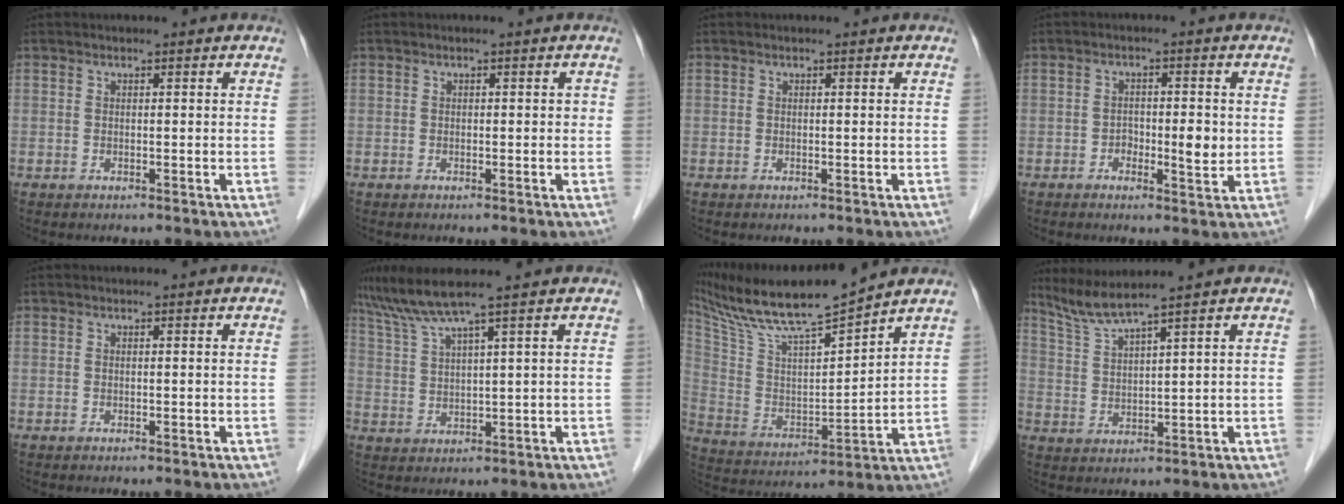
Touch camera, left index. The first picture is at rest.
{"total": 0.6, "force": [0.1, 0.4, 0.4], "torque": [-0.001, 0.004, 0.000]}
{"total": 0.0}
{"total": 3.7, "force": [-0.5, 1.6, 3.3], "torque": [-0.048, 0.001, -0.005]}
{"total": 0.0}
{"total": 6.3, "force": [5.1, -1.8, 3.3], "torque": [-0.074, 0.011, 0.105]}
{"total": 16.7, "force": [14.8, -0.1, 7.9], "torque": [-0.152, 0.004, 0.273]}
{"total": 5.3, "force": [4.7, -1.6, 2.0], "torque": [-0.050, -0.002, 0.102]}